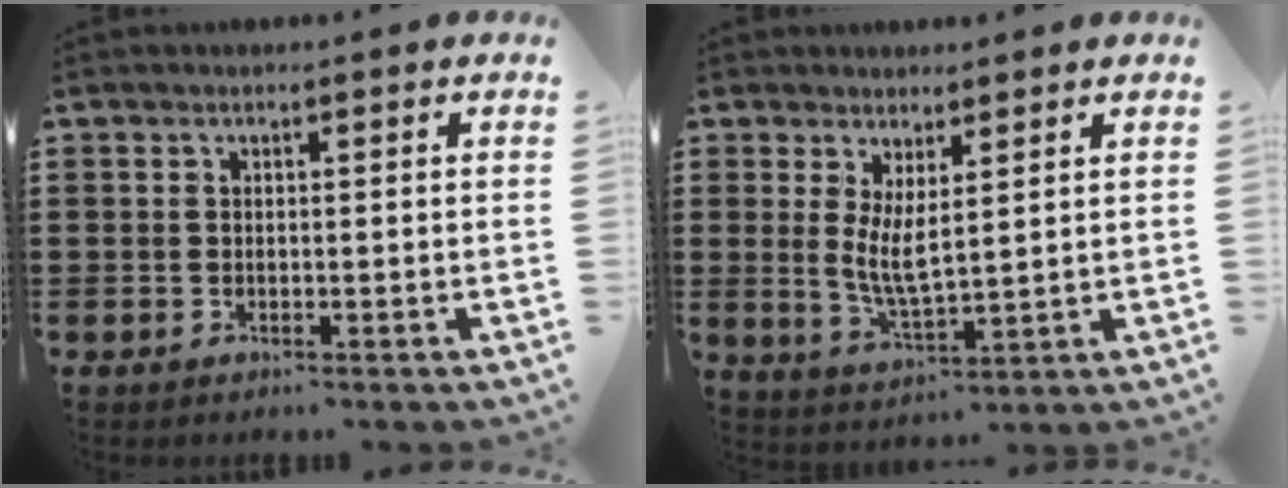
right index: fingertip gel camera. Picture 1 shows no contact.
{"total": 5.1, "force": [1.4, 1.5, 4.6], "torque": [-0.101, -0.010, 0.027]}